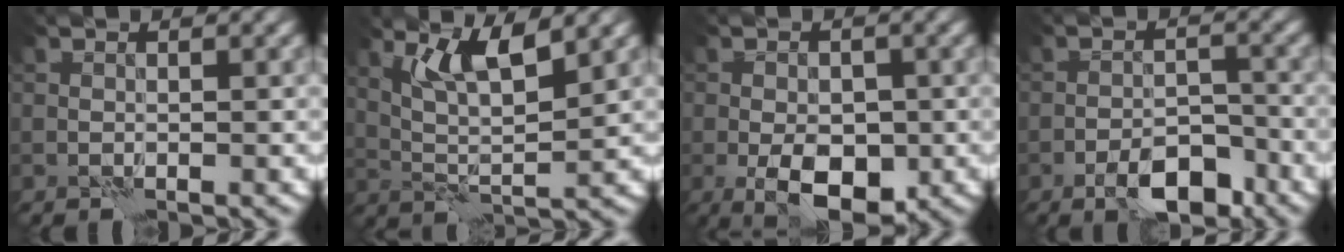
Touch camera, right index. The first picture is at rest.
{"total": 4.7, "force": [2.6, 0.9, 3.8], "torque": [-0.083, -0.009, 0.052]}
{"total": 5.7, "force": [-1.9, 2.9, 4.6], "torque": [-0.074, -0.003, -0.033]}
{"total": 5.4, "force": [-3.6, 2.1, 3.4], "torque": [-0.048, 0.006, -0.059]}